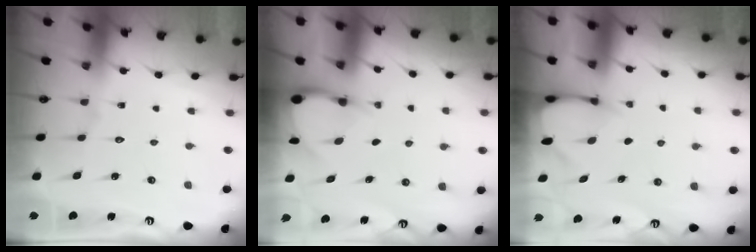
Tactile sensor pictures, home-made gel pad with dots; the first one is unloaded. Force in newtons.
{"total": 3.4, "press": 3.4, "slide": 0.2}
{"total": 2.4, "press": 2.4, "slide": 0.3}